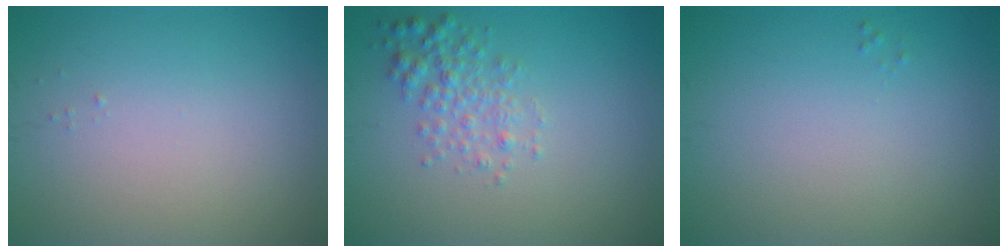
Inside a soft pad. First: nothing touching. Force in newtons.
{"total": 2.4, "press": 2.4, "slide": 0.1}
{"total": 0.0}